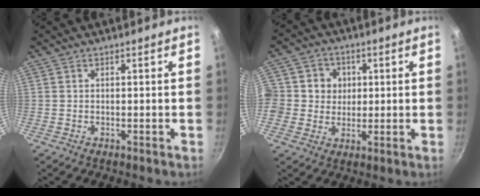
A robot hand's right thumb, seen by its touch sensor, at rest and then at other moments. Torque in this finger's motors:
{"motor_torque": [-0.66, 1.49, 0.50, -0.37, 0.21]}